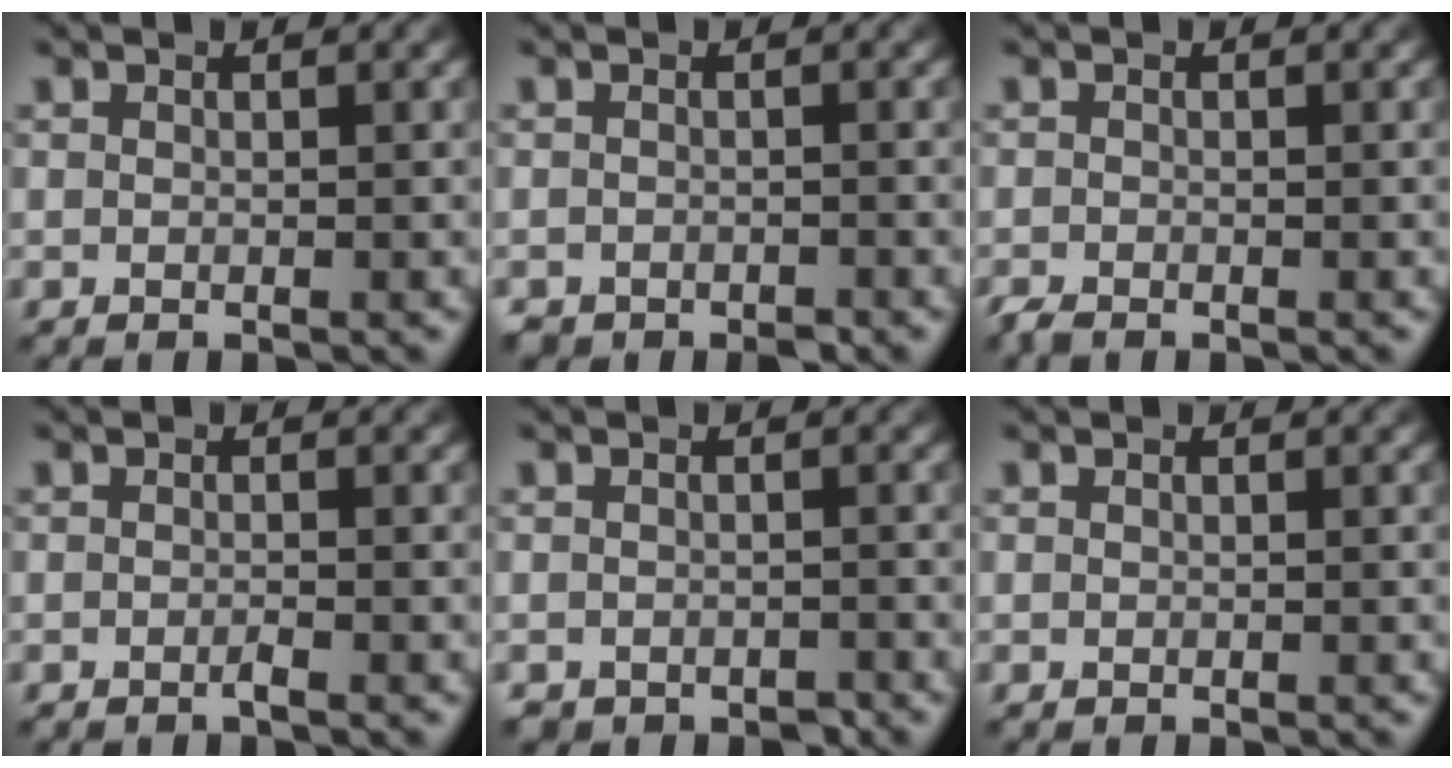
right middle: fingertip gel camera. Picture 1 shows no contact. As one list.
[{"total": 1.4, "force": [-1.3, 0.5, 0.1], "torque": [0.001, -0.003, -0.021]}, {"total": 0.9, "force": [-0.8, 0.2, 0.3], "torque": [-0.006, -0.004, -0.019]}, {"total": 0.6, "force": [-0.4, 0.0, 0.4], "torque": [-0.008, 0.000, -0.009]}, {"total": 1.3, "force": [-1.2, 0.5, 0.1], "torque": [0.002, -0.004, -0.019]}, {"total": 0.0}]